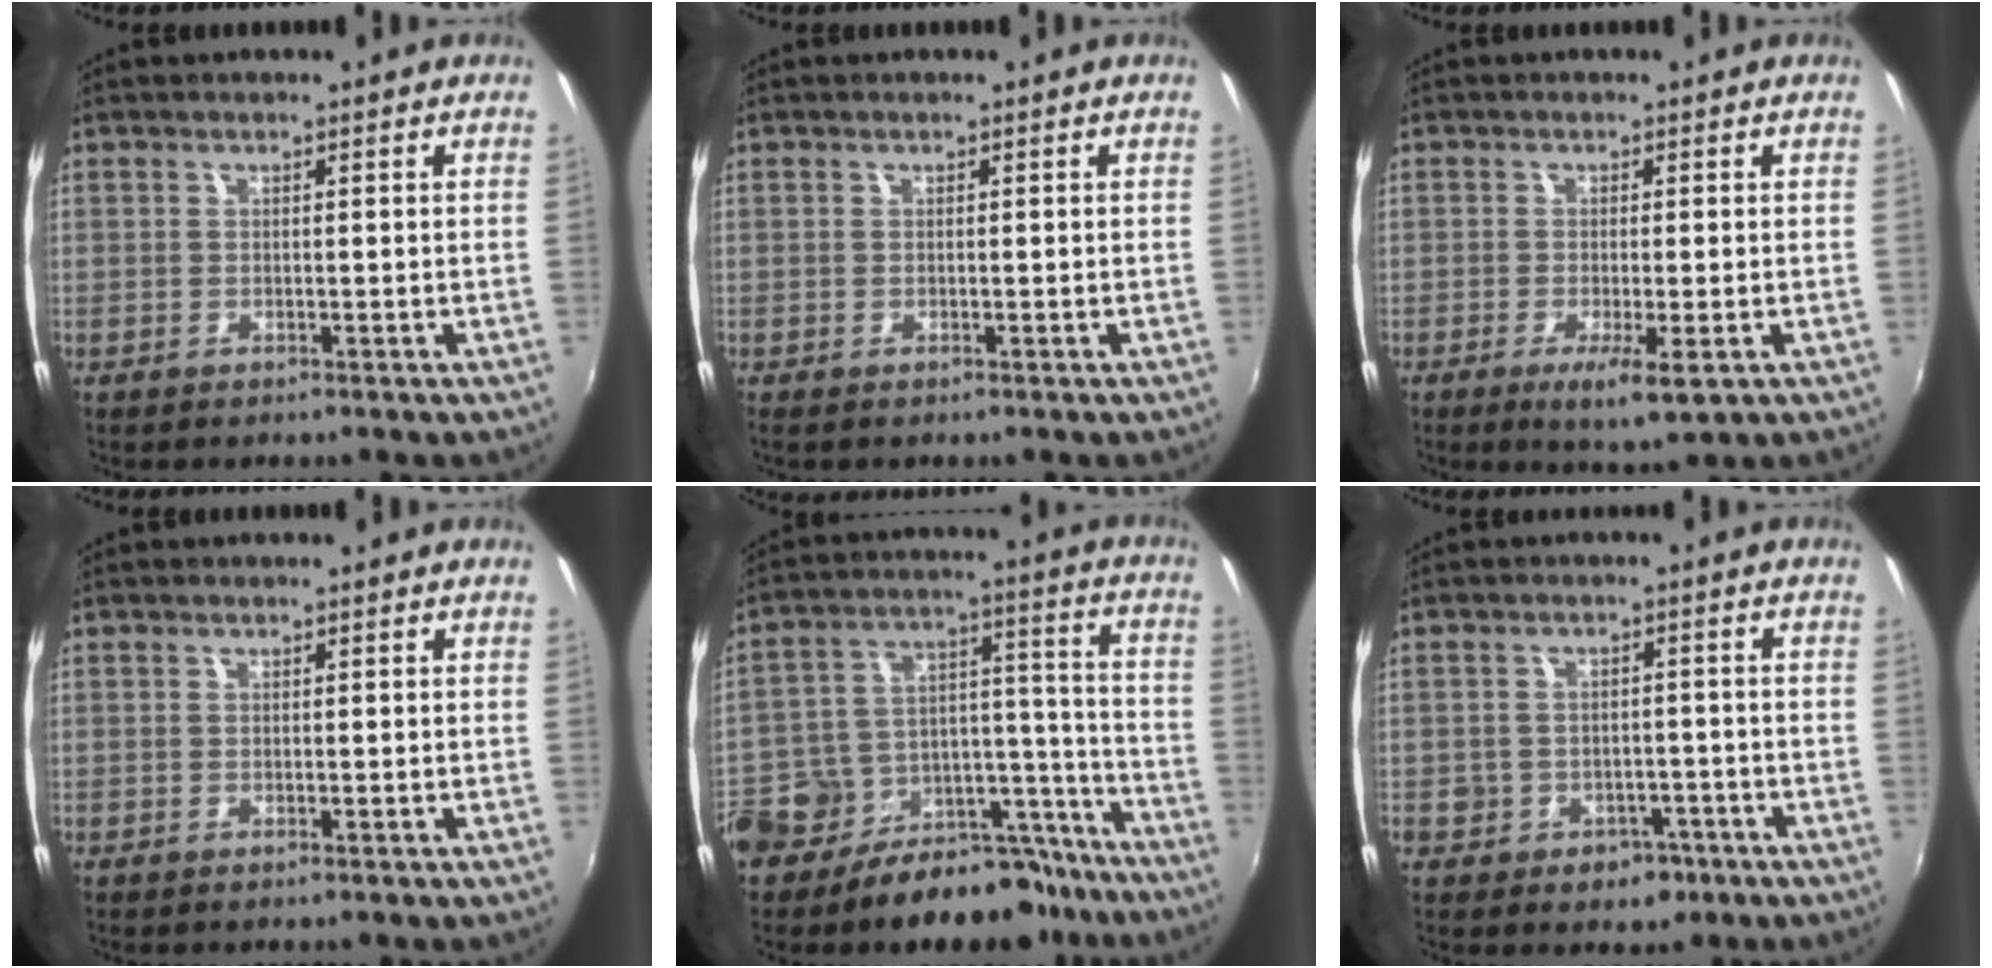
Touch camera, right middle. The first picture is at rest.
{"total": 0.0}
{"total": 5.3, "force": [-2.3, 0.7, 4.8], "torque": [-0.093, -0.015, -0.036]}
{"total": 0.0}
{"total": 19.5, "force": [-13.5, 11.1, 8.6], "torque": [-0.176, 0.045, -0.177]}
{"total": 6.1, "force": [-2.6, 5.1, 2.0], "torque": [-0.052, 0.008, -0.027]}